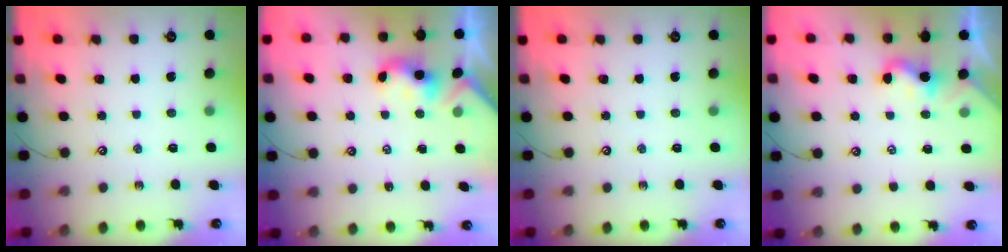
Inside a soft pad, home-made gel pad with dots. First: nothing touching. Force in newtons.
{"total": 2.4, "press": 2.3, "slide": 0.2}
{"total": 0.0}
{"total": 1.8, "press": 1.8, "slide": 0.3}